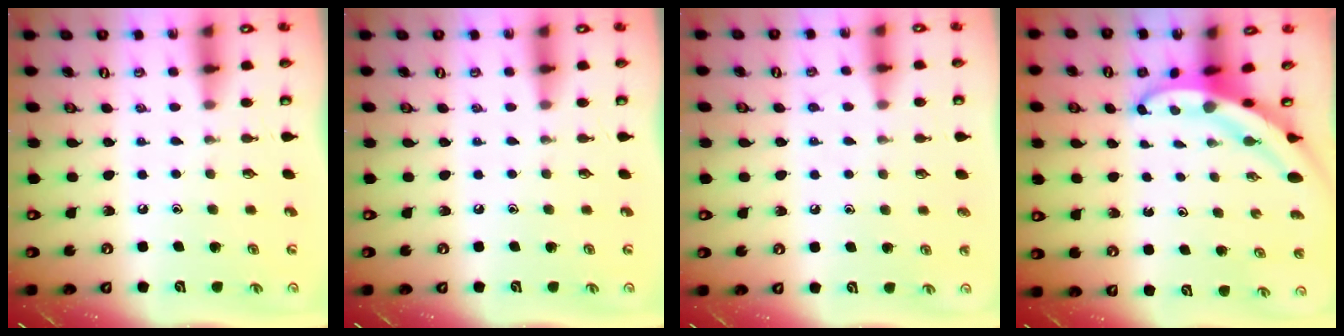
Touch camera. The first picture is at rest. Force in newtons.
{"total": 0.0}
{"total": 4.1, "press": 4.1, "slide": 0.4}
{"total": 4.9, "press": 4.9, "slide": 0.4}